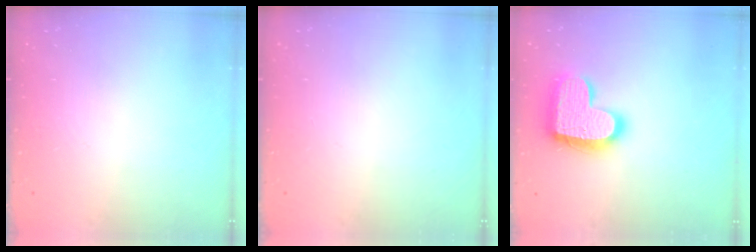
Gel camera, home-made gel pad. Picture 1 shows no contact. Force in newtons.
{"total": 0.0}
{"total": 17.7, "press": 17.6, "slide": 1.3}